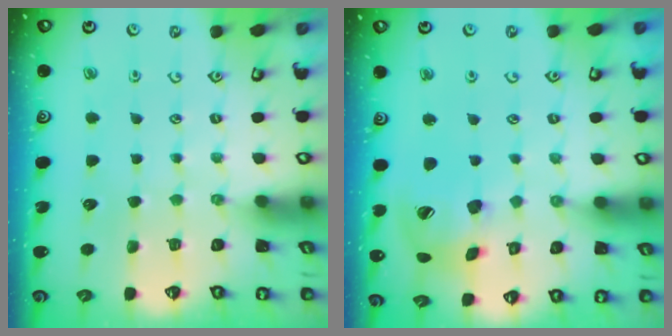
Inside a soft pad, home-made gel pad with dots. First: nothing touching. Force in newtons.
{"total": 16.1, "press": 16.0, "slide": 2.5}